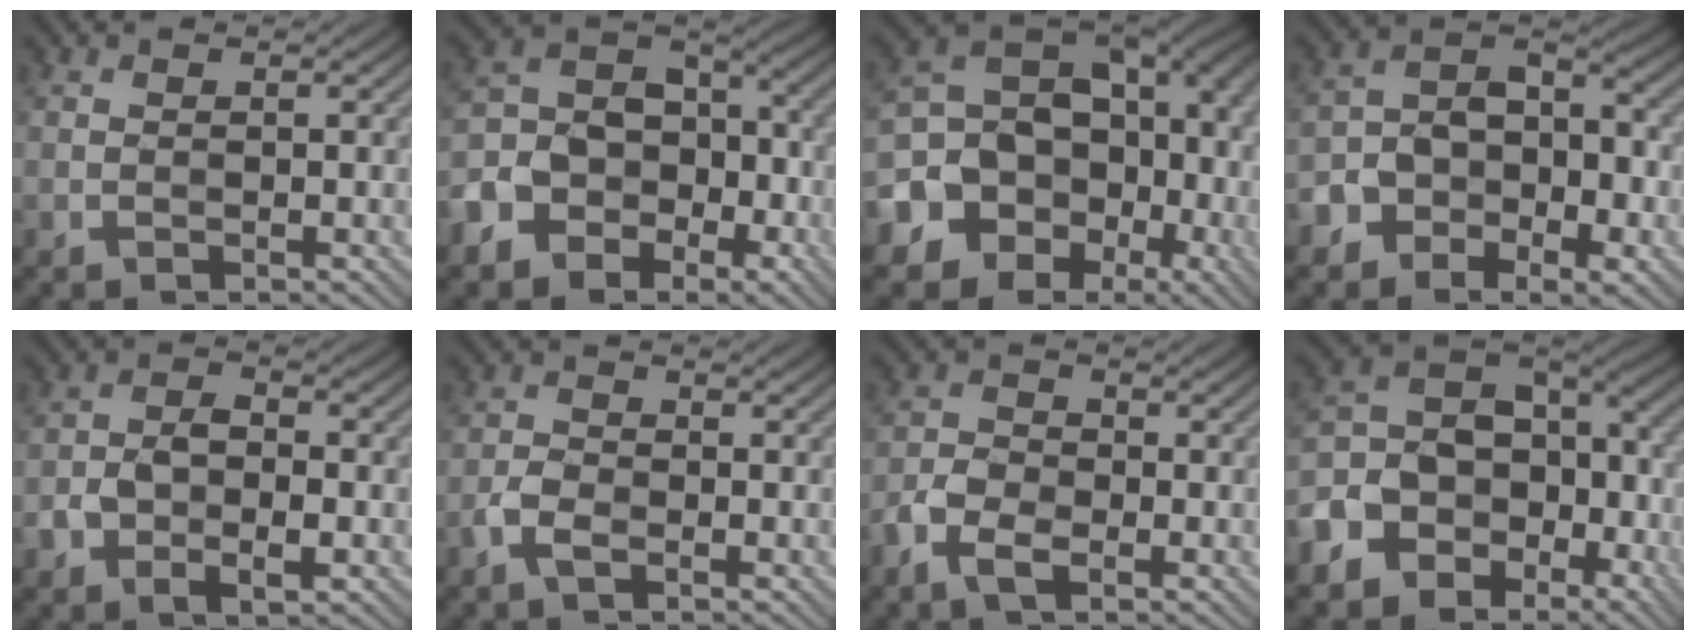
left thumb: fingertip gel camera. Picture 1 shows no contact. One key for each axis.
{"total": 10.2, "fx": -5.2, "fy": 7.5, "fz": 4.6, "tx": -0.103, "ty": -0.011, "tz": -0.107}
{"total": 17.8, "fx": -4.4, "fy": 14.6, "fz": 9.2, "tx": -0.167, "ty": -0.025, "tz": -0.067}
{"total": 9.7, "fx": -5.0, "fy": 6.5, "fz": 5.2, "tx": -0.084, "ty": -0.008, "tz": -0.099}
{"total": 5.2, "fx": -1.8, "fy": 3.0, "fz": 3.8, "tx": -0.067, "ty": -0.003, "tz": -0.030}
{"total": 2.6, "fx": -1.5, "fy": 1.2, "fz": 1.8, "tx": -0.043, "ty": 0.000, "tz": -0.037}
{"total": 4.4, "fx": -2.5, "fy": 2.4, "fz": 2.8, "tx": -0.062, "ty": -0.003, "tz": -0.057}
{"total": 13.1, "fx": -5.7, "fy": 9.8, "fz": 6.6, "tx": -0.162, "ty": -0.021, "tz": -0.098}